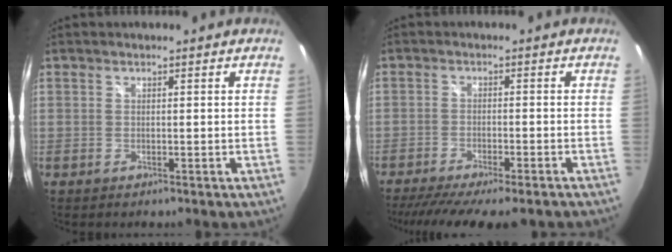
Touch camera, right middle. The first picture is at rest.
{"total": 13.9, "force": [-11.5, 2.1, 7.4], "torque": [-0.149, -0.045, -0.171]}